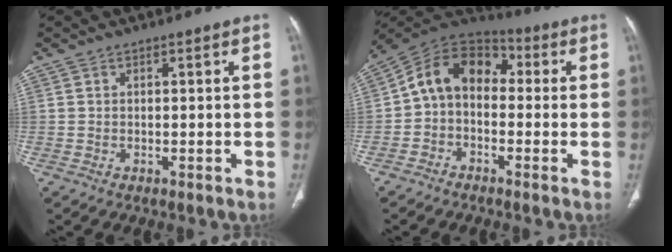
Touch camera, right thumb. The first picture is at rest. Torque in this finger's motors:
{"motor_torque": [1.74, 1.62, 1.05, -0.92, 0.10]}